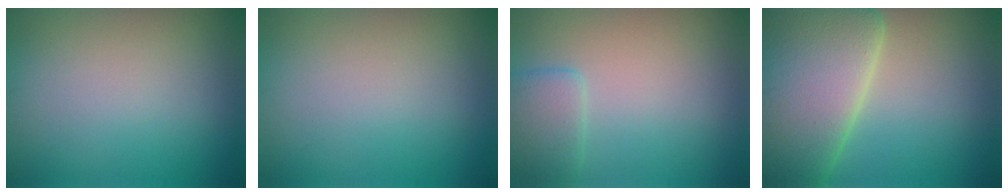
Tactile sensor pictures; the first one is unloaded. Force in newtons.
{"total": 0.0}
{"total": 2.4, "press": 2.3, "slide": 0.2}
{"total": 14.6, "press": 14.6, "slide": 0.9}